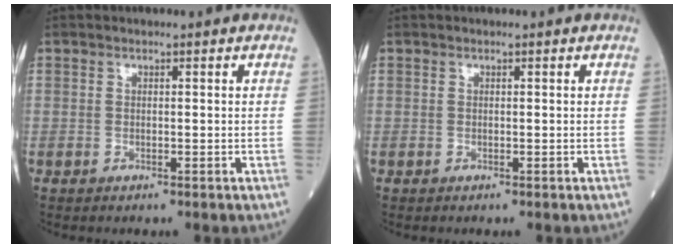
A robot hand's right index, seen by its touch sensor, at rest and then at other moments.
{"total": 0.0}